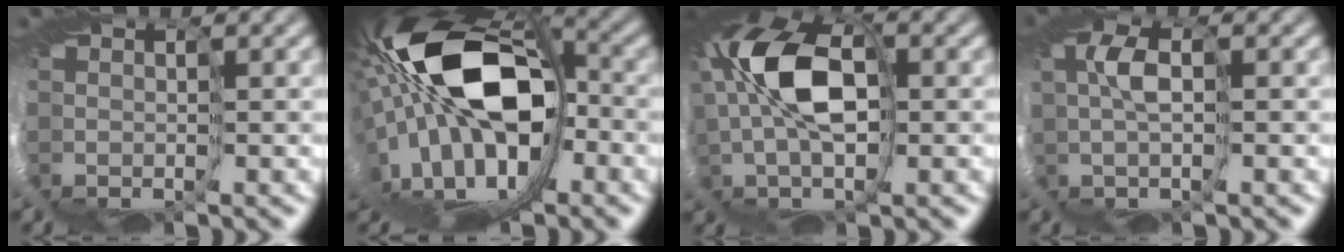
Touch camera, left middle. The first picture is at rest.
{"total": 16.6, "force": [-1.8, 8.9, 13.9], "torque": [-0.259, -0.005, -0.058]}
{"total": 10.0, "force": [1.2, 5.5, 8.3], "torque": [-0.174, 0.009, -0.002]}
{"total": 1.8, "force": [-0.1, 0.1, 1.8], "torque": [-0.049, -0.001, -0.020]}